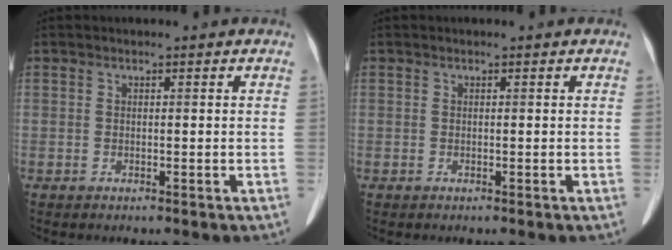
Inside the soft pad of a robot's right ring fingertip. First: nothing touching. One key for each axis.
{"total": 0.0}